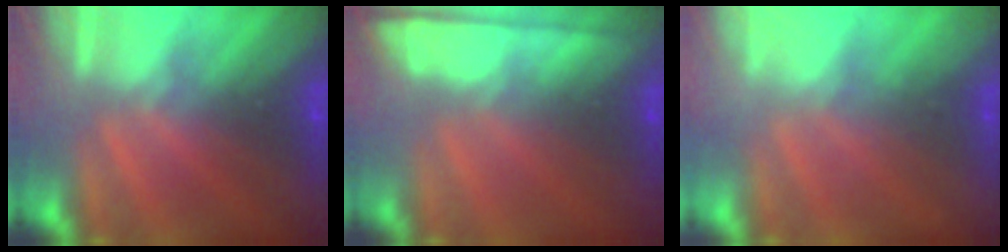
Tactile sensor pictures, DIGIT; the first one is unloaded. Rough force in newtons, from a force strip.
{"total": 8.2}
{"total": 2.2}